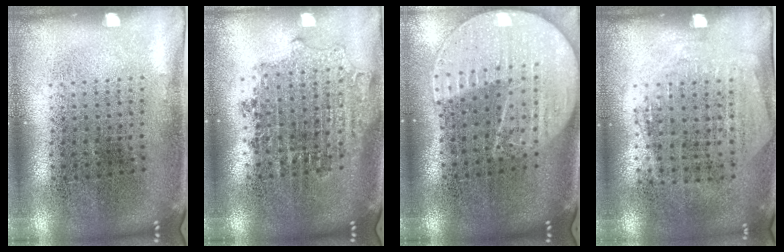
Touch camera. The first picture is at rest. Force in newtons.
{"total": 1.7, "press": 1.3, "slide": 1.0}
{"total": 2.3, "press": 2.0, "slide": 1.1}
{"total": 1.3, "press": 1.1, "slide": 0.6}